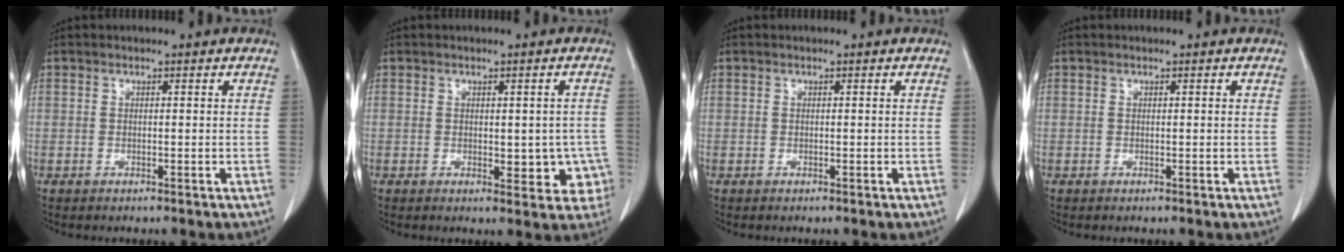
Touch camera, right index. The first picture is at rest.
{"total": 6.4, "force": [-1.1, 3.3, 5.4], "torque": [-0.041, 0.008, -0.007]}
{"total": 0.0}
{"total": 0.0}